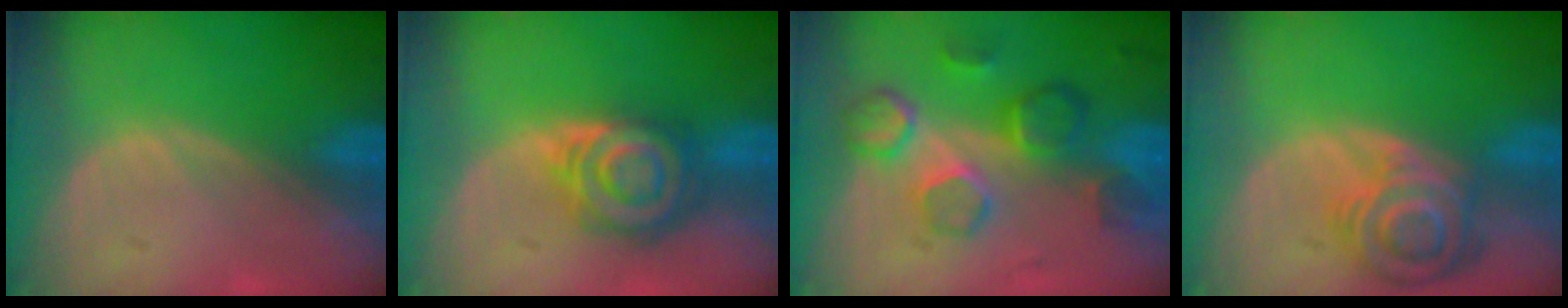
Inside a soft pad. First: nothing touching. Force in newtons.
{"total": 8.1, "press": 7.1, "slide": 3.9}
{"total": 8.7, "press": 7.9, "slide": 3.6}
{"total": 8.2, "press": 7.3, "slide": 3.8}